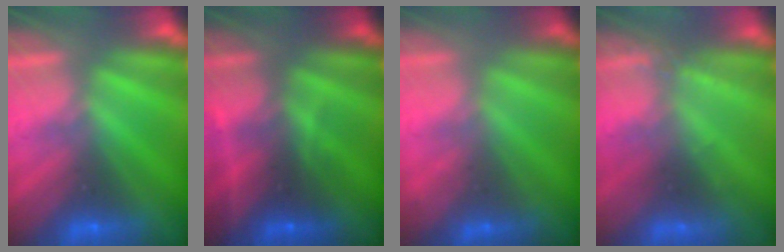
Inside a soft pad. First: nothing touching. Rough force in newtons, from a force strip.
{"total": 2.4}
{"total": 1.8}
{"total": 2.0}